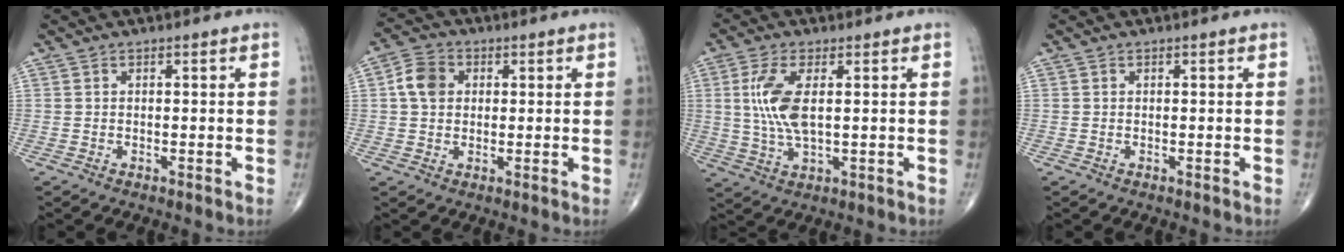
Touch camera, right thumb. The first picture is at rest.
{"total": 5.8, "force": [1.0, 4.7, 3.3], "torque": [-0.055, 0.008, 0.012]}
{"total": 8.4, "force": [1.4, 3.2, 7.7], "torque": [-0.178, -0.005, 0.030]}
{"total": 0.0}